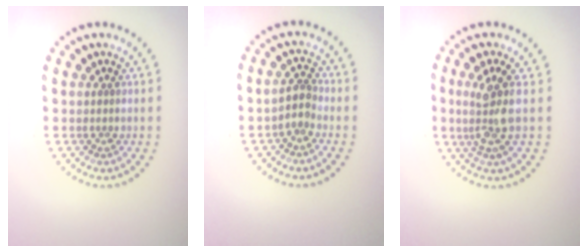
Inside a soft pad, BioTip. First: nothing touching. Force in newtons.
{"total": 1.8, "press": 1.5, "slide": 1.1}
{"total": 3.6, "press": 2.9, "slide": 2.1}